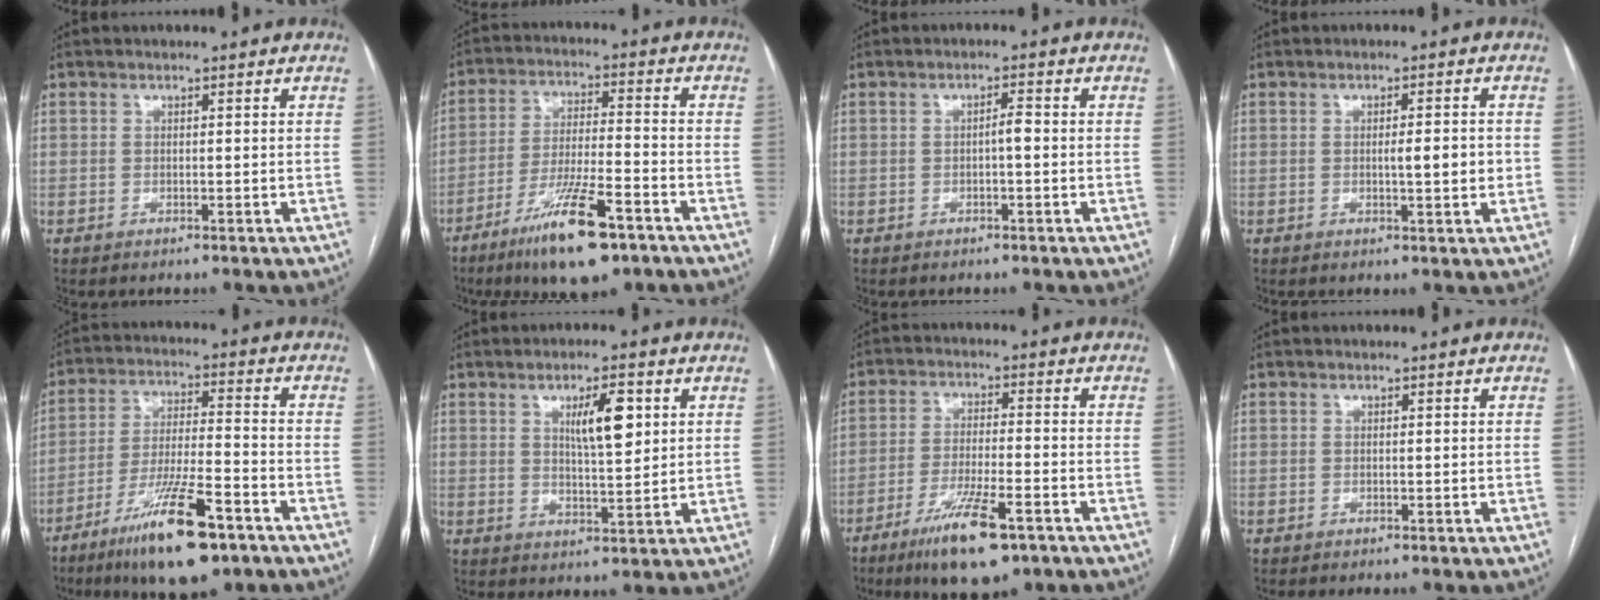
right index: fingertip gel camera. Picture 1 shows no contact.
{"total": 13.1, "force": [-8.1, 2.1, 10.1], "torque": [-0.190, -0.022, -0.137]}
{"total": 1.7, "force": [-0.3, 0.3, 1.7], "torque": [-0.026, 0.004, -0.006]}
{"total": 3.6, "force": [-0.2, 0.5, 3.5], "torque": [-0.055, -0.001, -0.002]}
{"total": 14.5, "force": [-8.9, 2.2, 11.2], "torque": [-0.211, -0.025, -0.152]}
{"total": 6.8, "force": [2.4, 1.6, 6.1], "torque": [-0.102, 0.002, 0.042]}
{"total": 10.8, "force": [-6.5, 1.8, 8.4], "torque": [-0.156, -0.021, -0.107]}
{"total": 0.0}